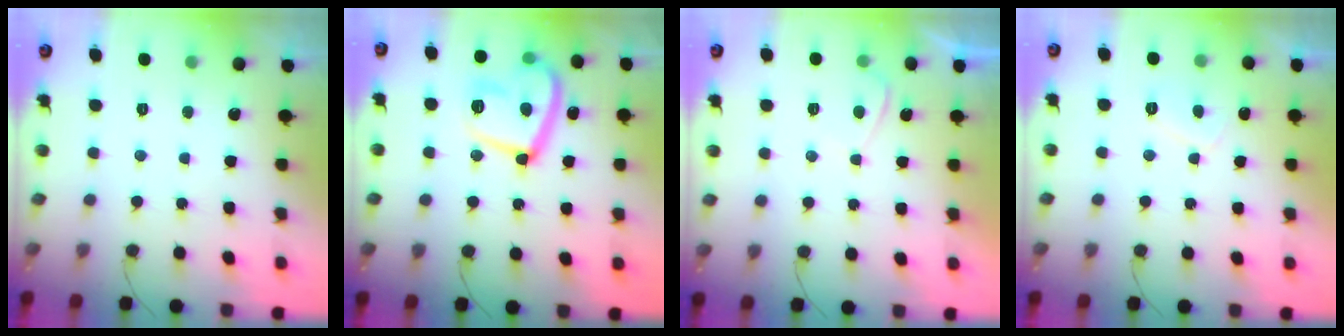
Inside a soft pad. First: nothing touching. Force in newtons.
{"total": 16.8, "press": 16.7, "slide": 1.7}
{"total": 1.0, "press": 0.8, "slide": 0.6}
{"total": 3.5, "press": 3.4, "slide": 0.8}